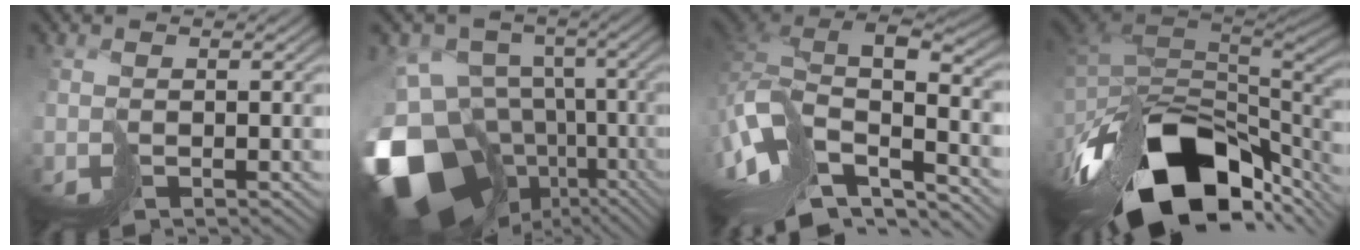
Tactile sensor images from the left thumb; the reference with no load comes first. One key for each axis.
{"total": 19.8, "fx": -8.2, "fy": 14.2, "fz": 11.1, "tx": -0.269, "ty": -0.023, "tz": -0.120}
{"total": 15.6, "fx": -6.5, "fy": 8.4, "fz": 11.4, "tx": -0.288, "ty": -0.011, "tz": -0.124}
{"total": 17.3, "fx": -7.1, "fy": 10.0, "fz": 12.3, "tx": -0.266, "ty": -0.035, "tz": -0.113}